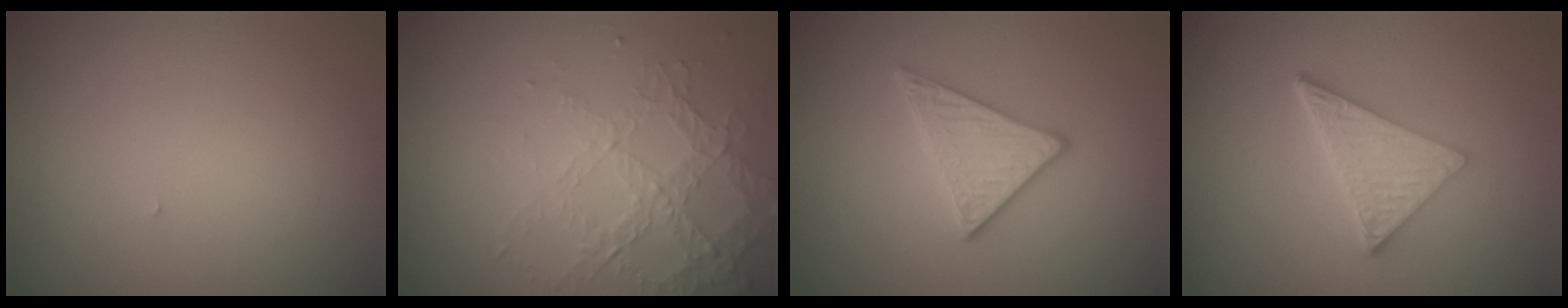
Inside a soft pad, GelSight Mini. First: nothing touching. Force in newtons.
{"total": 4.0, "press": 3.0, "slide": 2.8}
{"total": 2.8, "press": 2.7, "slide": 0.6}
{"total": 5.3, "press": 3.7, "slide": 3.8}